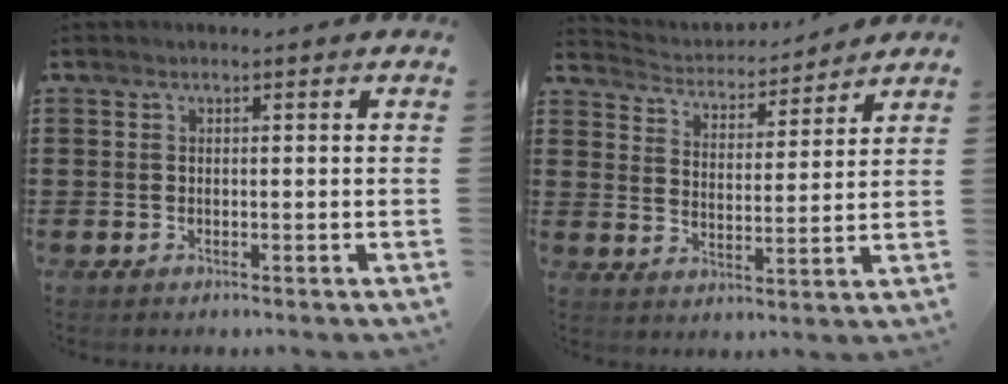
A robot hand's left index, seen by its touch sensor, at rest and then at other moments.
{"total": 3.3, "force": [3.3, 0.4, 0.0], "torque": [-0.022, -0.028, 0.051]}